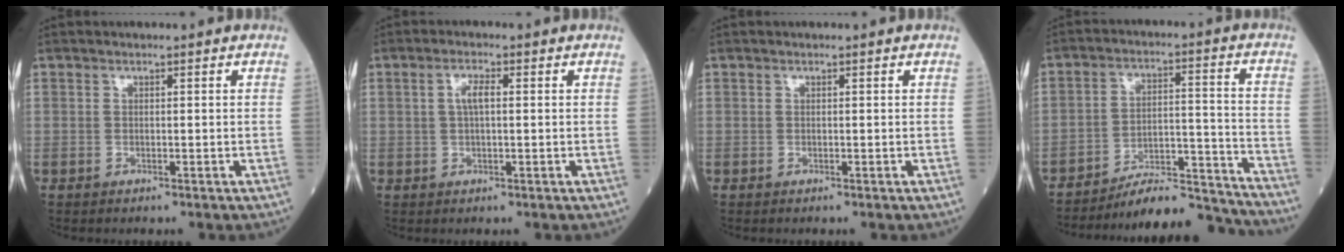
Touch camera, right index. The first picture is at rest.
{"total": 2.8, "force": [0.5, 0.8, 2.6], "torque": [-0.053, 0.007, 0.009]}
{"total": 0.0}
{"total": 14.2, "force": [-14.0, 0.4, 2.0], "torque": [-0.018, 0.037, -0.217]}